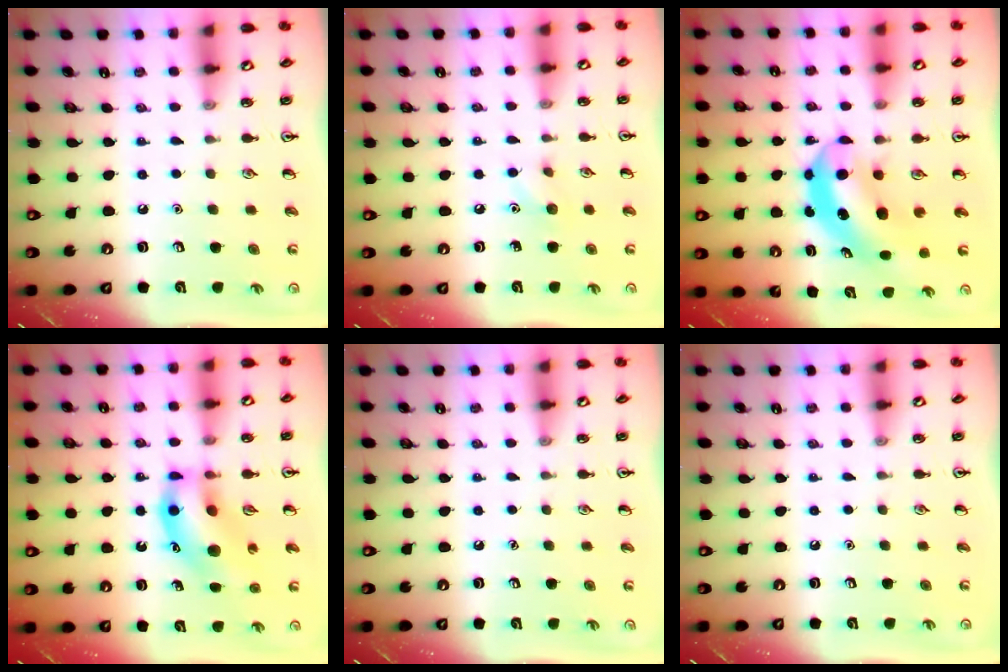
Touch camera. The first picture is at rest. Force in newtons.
{"total": 5.8, "press": 5.4, "slide": 1.9}
{"total": 6.5, "press": 6.2, "slide": 1.9}
{"total": 15.0, "press": 14.7, "slide": 3.1}
{"total": 0.0}
{"total": 0.0}